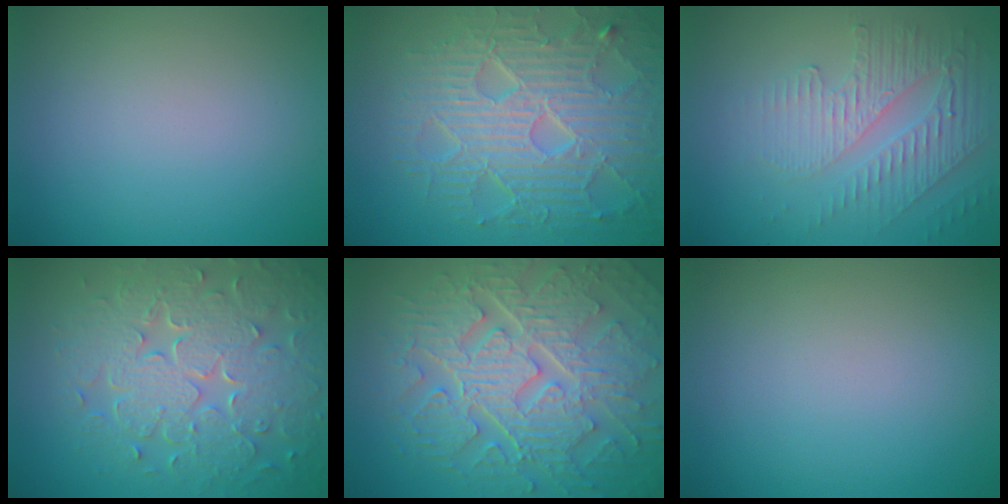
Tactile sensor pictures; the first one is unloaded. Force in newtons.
{"total": 9.0, "press": 6.3, "slide": 6.5}
{"total": 5.8, "press": 3.3, "slide": 4.7}
{"total": 8.2, "press": 5.9, "slide": 5.6}
{"total": 10.4, "press": 7.0, "slide": 7.7}
{"total": 0.0}